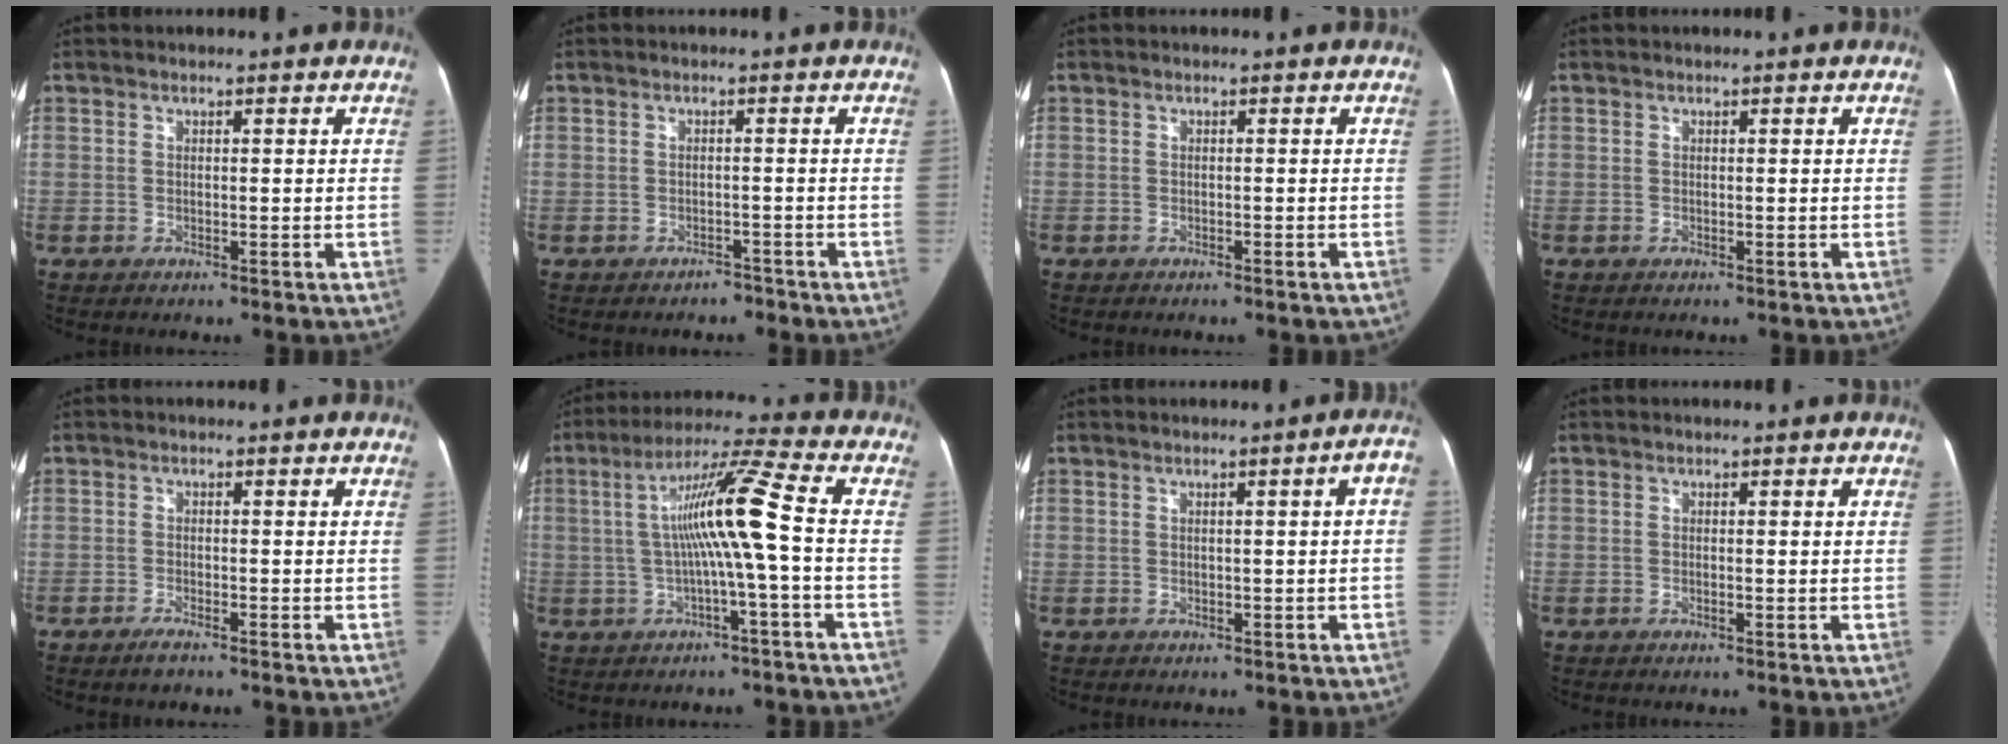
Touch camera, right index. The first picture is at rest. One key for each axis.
{"total": 1.8, "fx": -1.4, "fy": 1.2, "fz": -0.2, "tx": 0.000, "ty": 0.007, "tz": -0.023}
{"total": 1.1, "fx": -0.9, "fy": 0.2, "fz": 0.5, "tx": -0.007, "ty": -0.001, "tz": -0.011}
{"total": 0.0}
{"total": 1.7, "fx": -1.4, "fy": 0.2, "fz": 1.0, "tx": -0.026, "ty": -0.003, "tz": -0.022}
{"total": 10.5, "fx": -0.4, "fy": -1.4, "fz": 10.4, "tx": -0.187, "ty": 0.020, "tz": -0.009}
{"total": 2.8, "fx": 0.1, "fy": 0.1, "fz": 2.8, "tx": -0.028, "ty": 0.009, "tz": 0.001}
{"total": 0.0}